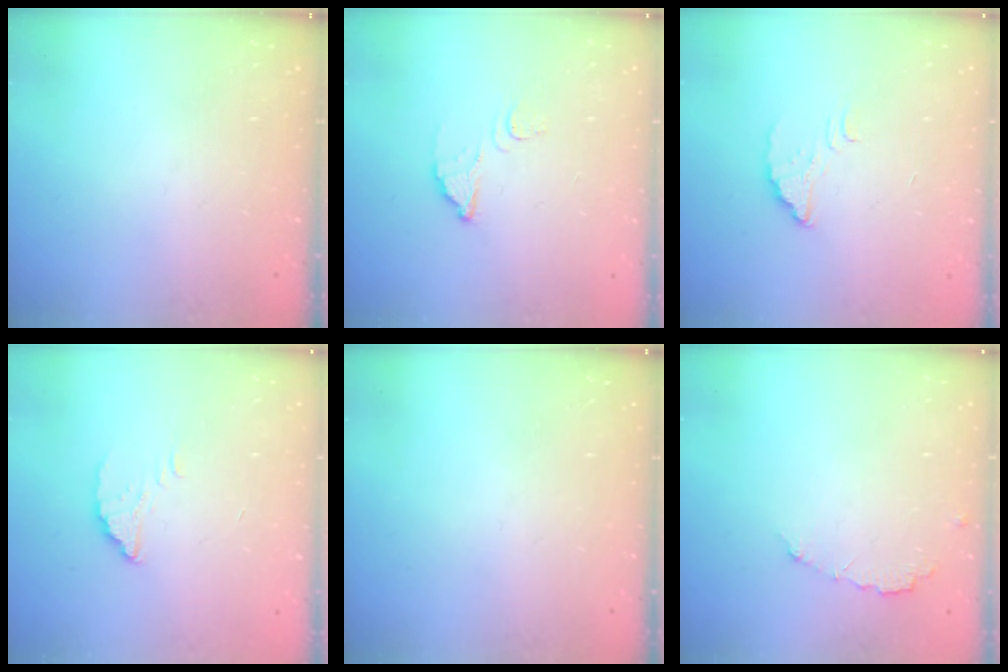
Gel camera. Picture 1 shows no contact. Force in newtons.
{"total": 2.5, "press": 2.5, "slide": 0.2}
{"total": 2.4, "press": 2.4, "slide": 0.2}
{"total": 2.5, "press": 2.5, "slide": 0.1}
{"total": 0.0}
{"total": 4.2, "press": 4.2, "slide": 0.1}